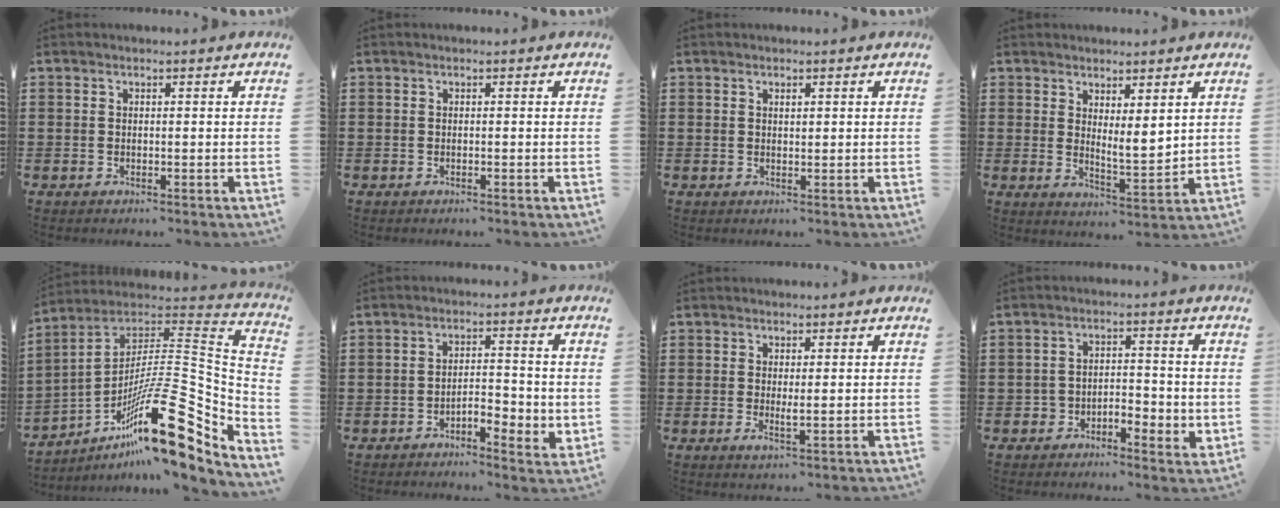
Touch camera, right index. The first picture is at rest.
{"total": 0.0}
{"total": 0.6, "force": [0.3, 0.2, 0.5], "torque": [-0.010, 0.001, 0.007]}
{"total": 3.8, "force": [2.9, 1.0, 2.3], "torque": [-0.045, -0.012, 0.052]}
{"total": 22.7, "force": [-10.9, 6.0, 19.0], "torque": [-0.312, 0.016, -0.192]}
{"total": 3.7, "force": [-2.0, 1.4, 2.7], "torque": [-0.048, 0.006, -0.038]}
{"total": 1.8, "force": [0.3, 0.1, 1.7], "torque": [-0.035, -0.003, 0.005]}
{"total": 3.1, "force": [-1.9, 1.9, 1.5], "torque": [-0.032, 0.006, -0.040]}